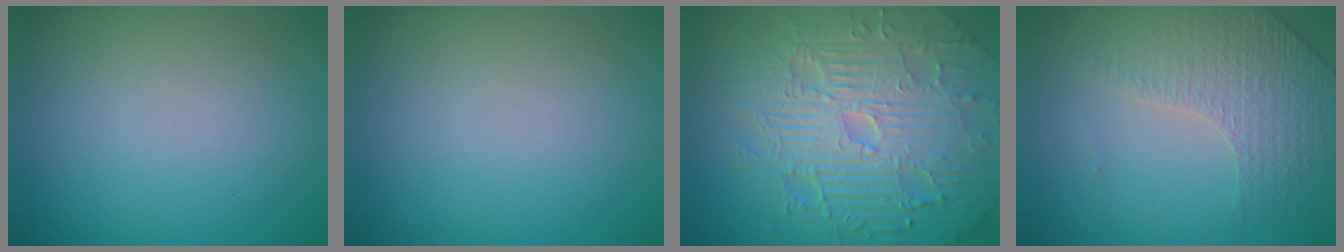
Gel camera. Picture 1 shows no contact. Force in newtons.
{"total": 0.0}
{"total": 11.6, "press": 7.5, "slide": 8.8}
{"total": 4.2, "press": 2.9, "slide": 3.1}